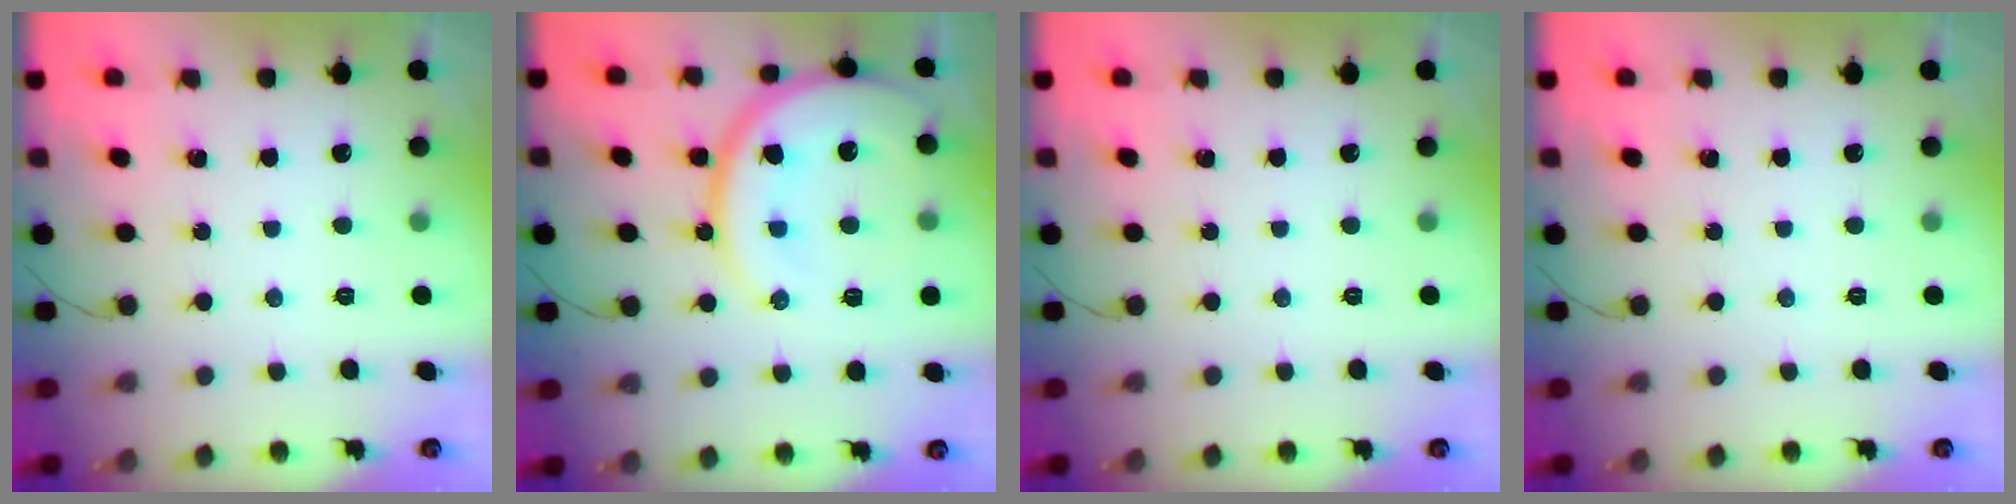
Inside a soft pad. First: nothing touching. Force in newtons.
{"total": 17.6, "press": 17.6, "slide": 1.8}
{"total": 0.0}
{"total": 0.0}